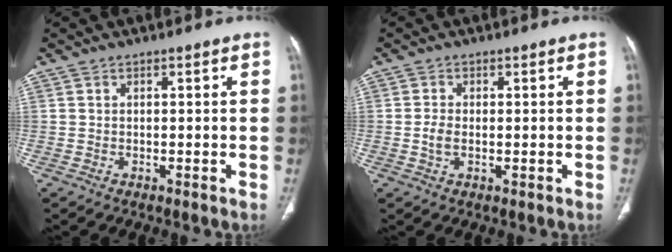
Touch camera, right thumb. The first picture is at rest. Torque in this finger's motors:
{"motor_torque": [-0.38, 0.27, 0.02, 0.59, 0.06]}